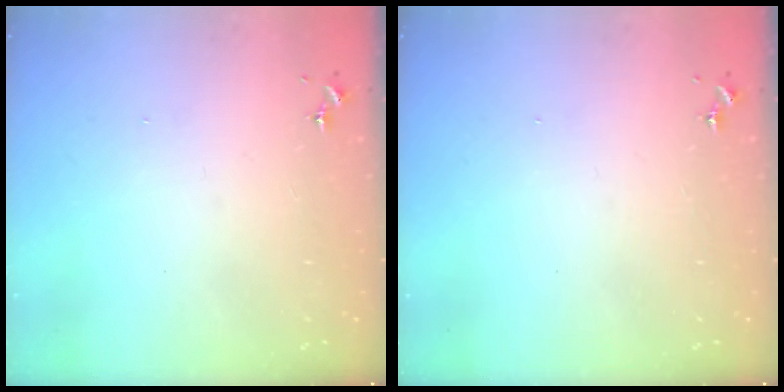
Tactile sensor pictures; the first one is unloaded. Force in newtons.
{"total": 0.0}